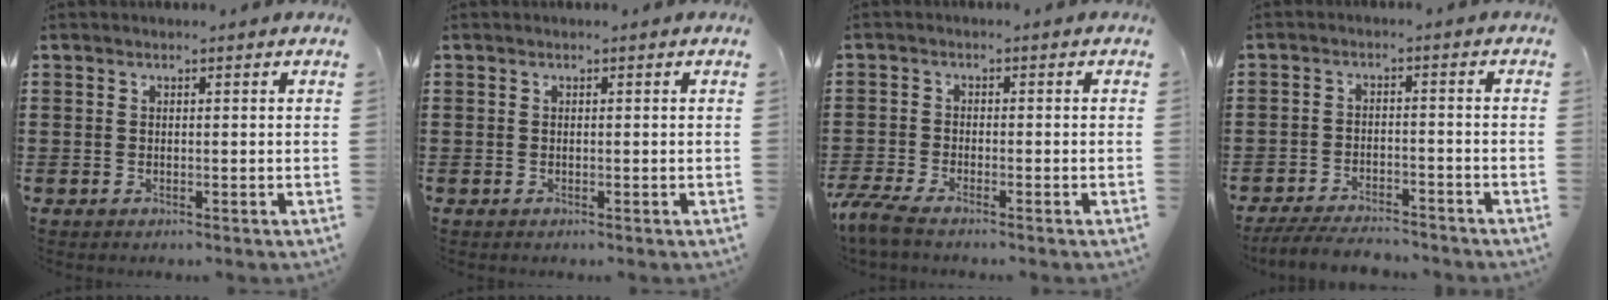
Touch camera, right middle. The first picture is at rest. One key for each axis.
{"total": 0.0}
{"total": 3.7, "fx": -3.1, "fy": 0.3, "fz": 1.9, "tx": -0.060, "ty": -0.013, "tz": -0.068}
{"total": 4.7, "fx": -4.5, "fy": 0.6, "fz": 1.1, "tx": -0.025, "ty": 0.000, "tz": -0.091}